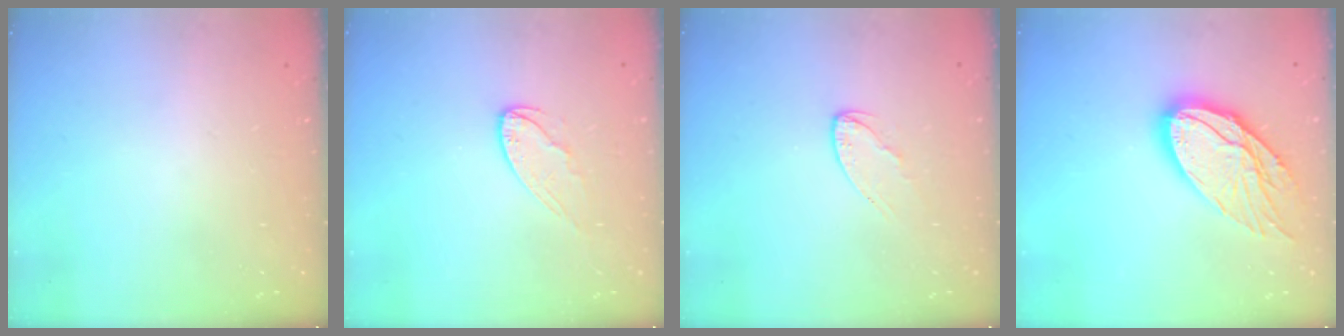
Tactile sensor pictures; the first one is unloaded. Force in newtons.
{"total": 6.9, "press": 6.9, "slide": 0.2}
{"total": 4.9, "press": 4.9, "slide": 0.4}
{"total": 17.8, "press": 17.7, "slide": 1.5}